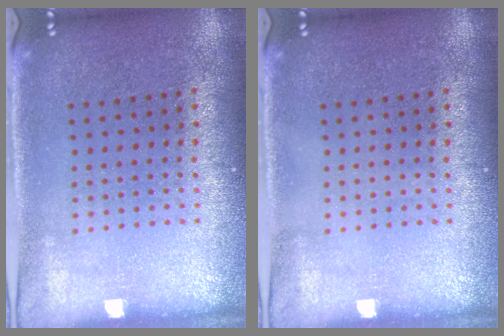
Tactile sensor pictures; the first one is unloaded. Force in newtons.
{"total": 0.0}